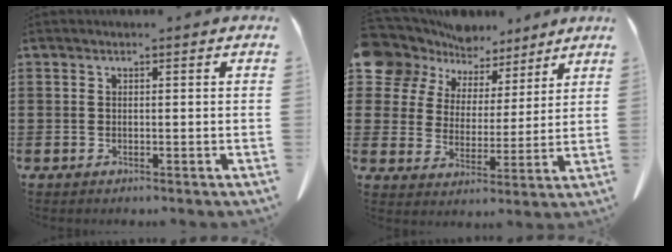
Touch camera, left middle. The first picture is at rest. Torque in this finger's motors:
{"motor_torque": [0.46, 0.09, 0.44, 0.11]}